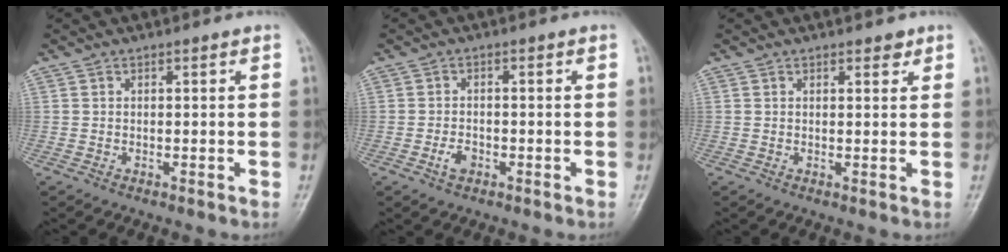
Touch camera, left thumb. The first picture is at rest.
{"total": 2.7, "force": [-1.3, 1.7, 1.6], "torque": [-0.026, 0.007, -0.023]}
{"total": 1.6, "force": [1.2, 0.8, 0.8], "torque": [0.001, -0.005, 0.012]}